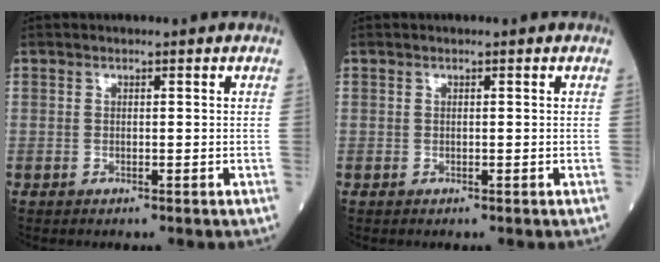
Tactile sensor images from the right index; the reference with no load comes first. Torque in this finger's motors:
{"motor_torque": [0.07, -0.05, -0.01, 0.00]}